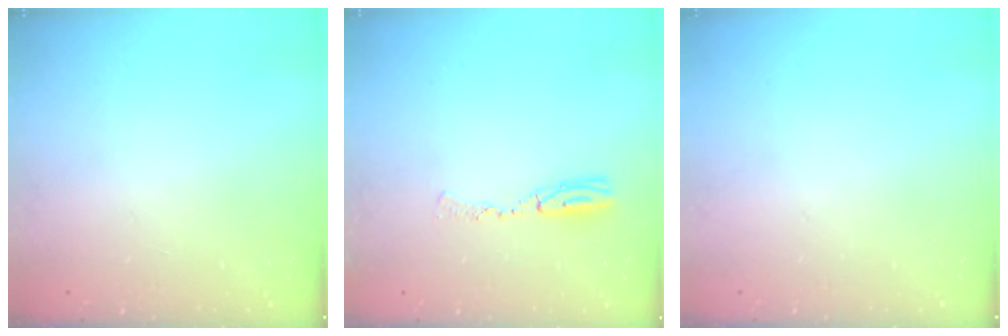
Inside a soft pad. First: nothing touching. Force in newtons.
{"total": 5.6, "press": 5.3, "slide": 1.9}
{"total": 0.0}